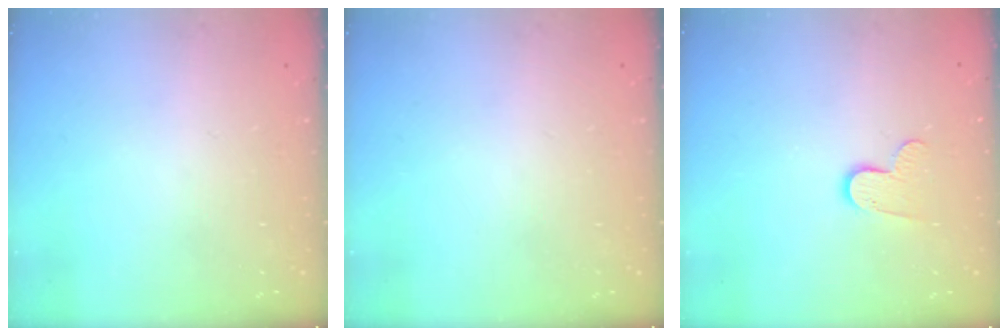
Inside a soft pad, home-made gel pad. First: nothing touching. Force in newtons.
{"total": 0.0}
{"total": 7.4, "press": 7.4, "slide": 0.3}